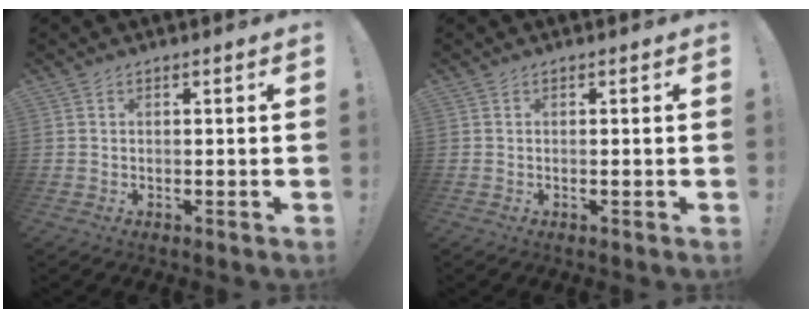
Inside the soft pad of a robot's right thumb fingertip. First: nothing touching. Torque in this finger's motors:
{"motor_torque": [0.18, -0.16, 0.06, -0.02, -0.02]}